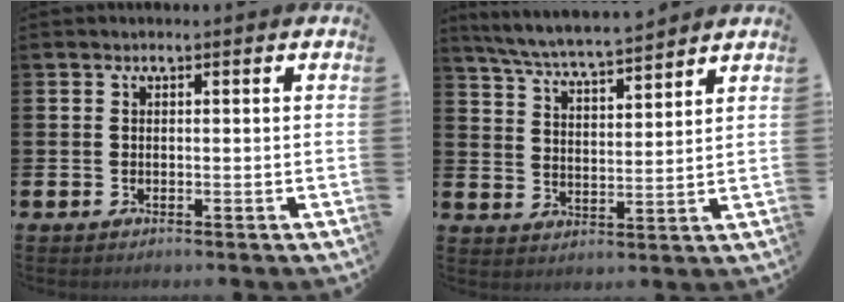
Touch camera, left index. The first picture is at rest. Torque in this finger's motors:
{"motor_torque": [0.11, -0.36, 0.64, 0.16]}